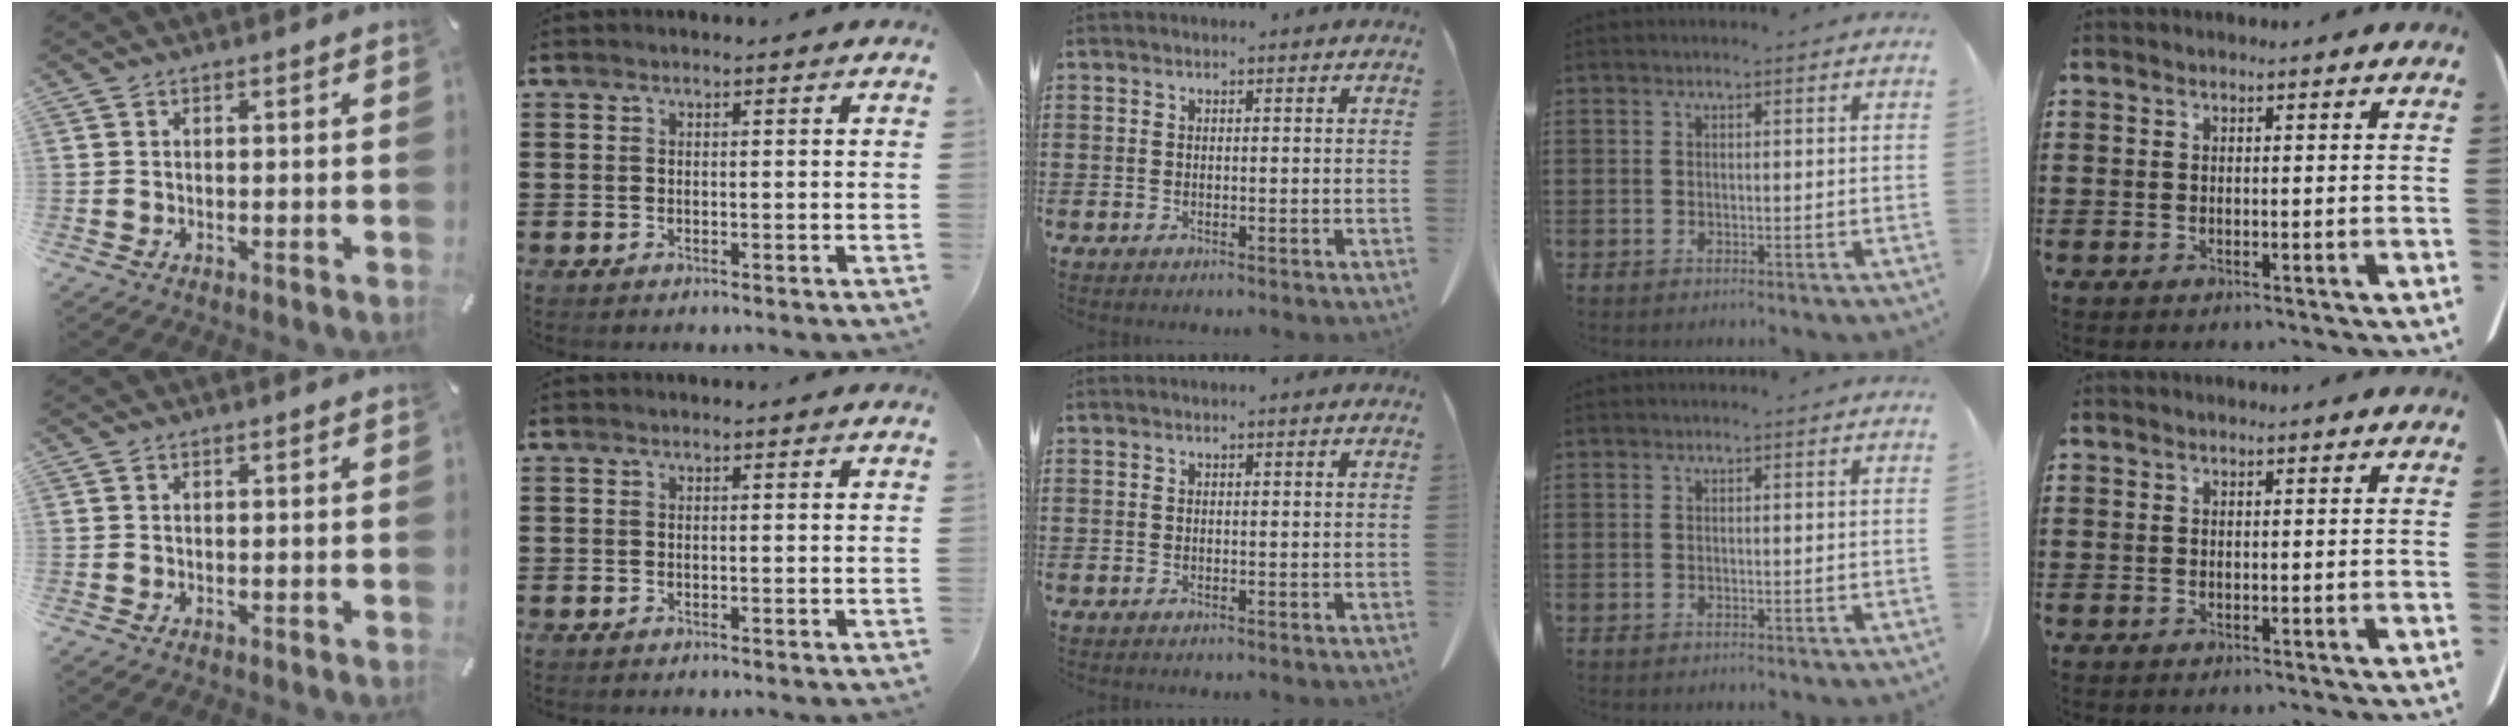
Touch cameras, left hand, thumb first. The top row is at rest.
{}